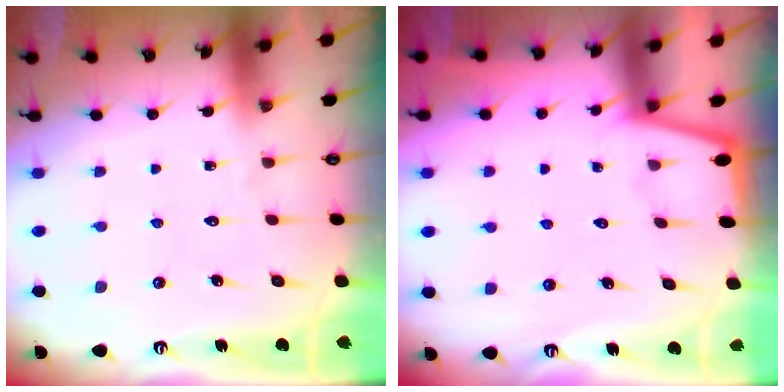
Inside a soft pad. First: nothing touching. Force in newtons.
{"total": 1.3, "press": 1.2, "slide": 0.2}